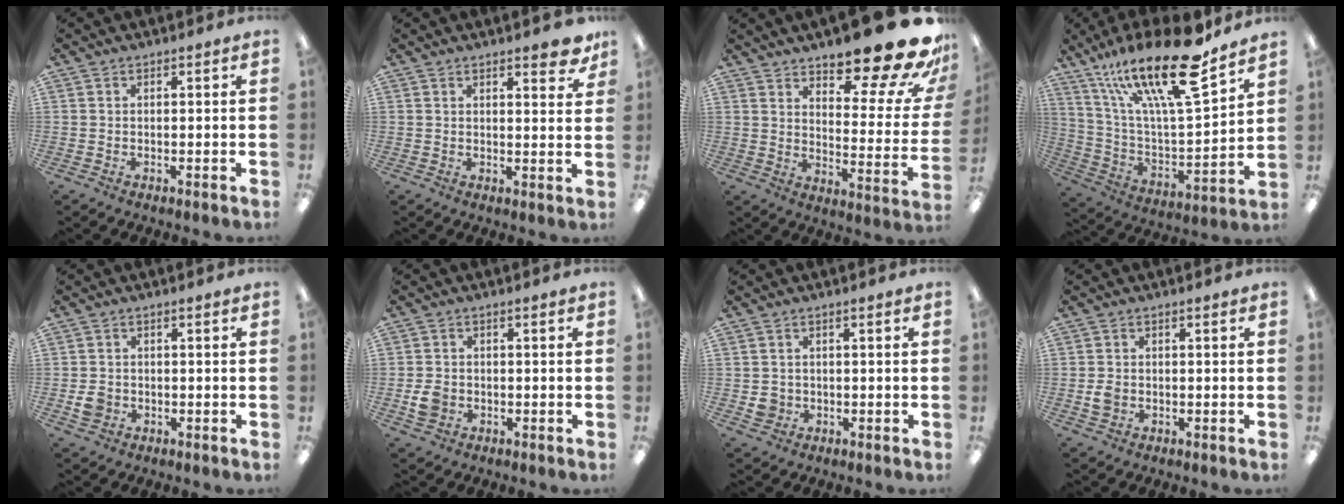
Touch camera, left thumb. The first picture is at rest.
{"total": 4.8, "force": [3.8, 1.3, 2.6], "torque": [-0.020, -0.027, 0.061]}
{"total": 19.8, "force": [14.9, 5.5, 11.8], "torque": [-0.153, -0.108, 0.240]}
{"total": 24.2, "force": [16.1, 6.3, 16.9], "torque": [-0.316, -0.101, 0.268]}
{"total": 3.2, "force": [-0.7, 2.7, 1.5], "torque": [-0.016, 0.002, -0.012]}
{"total": 4.0, "force": [-1.0, 3.3, 2.0], "torque": [-0.031, 0.002, -0.019]}
{"total": 2.8, "force": [-0.3, 2.6, 1.0], "torque": [-0.010, 0.001, -0.007]}
{"total": 2.6, "force": [-0.4, 2.1, 1.5], "torque": [-0.019, 0.002, -0.009]}